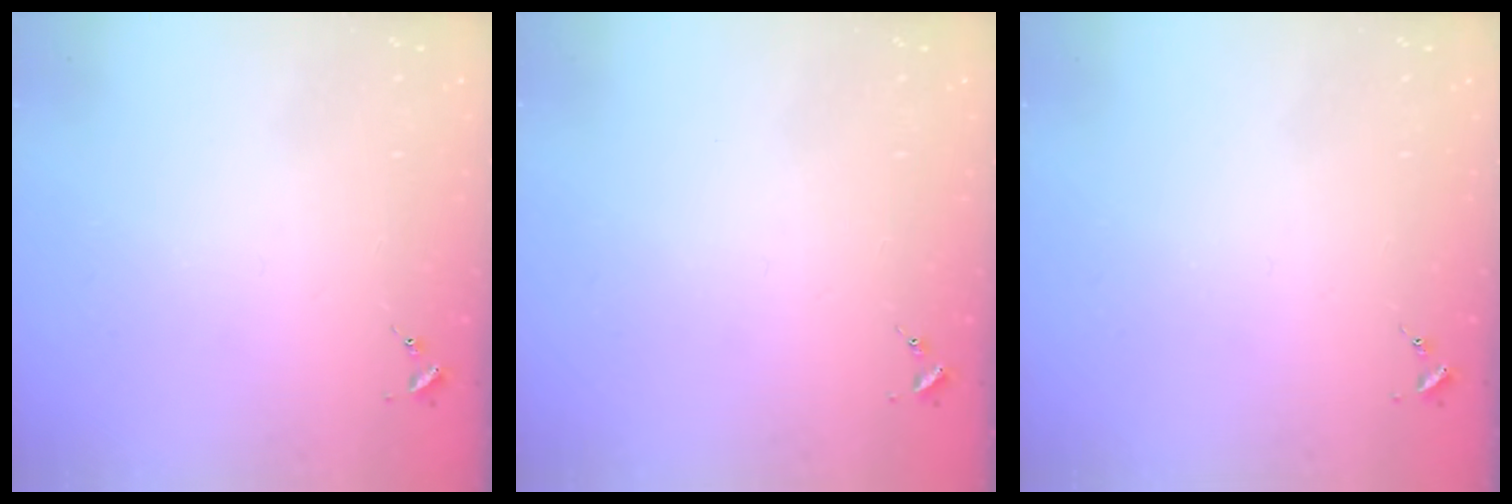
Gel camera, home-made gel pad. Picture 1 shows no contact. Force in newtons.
{"total": 0.0}
{"total": 0.0}